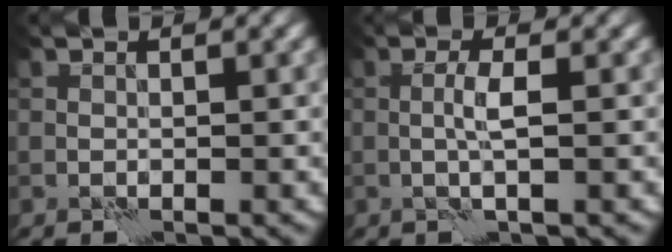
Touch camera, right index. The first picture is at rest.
{"total": 1.7, "force": [-0.1, -0.2, 1.7], "torque": [-0.037, 0.005, -0.004]}